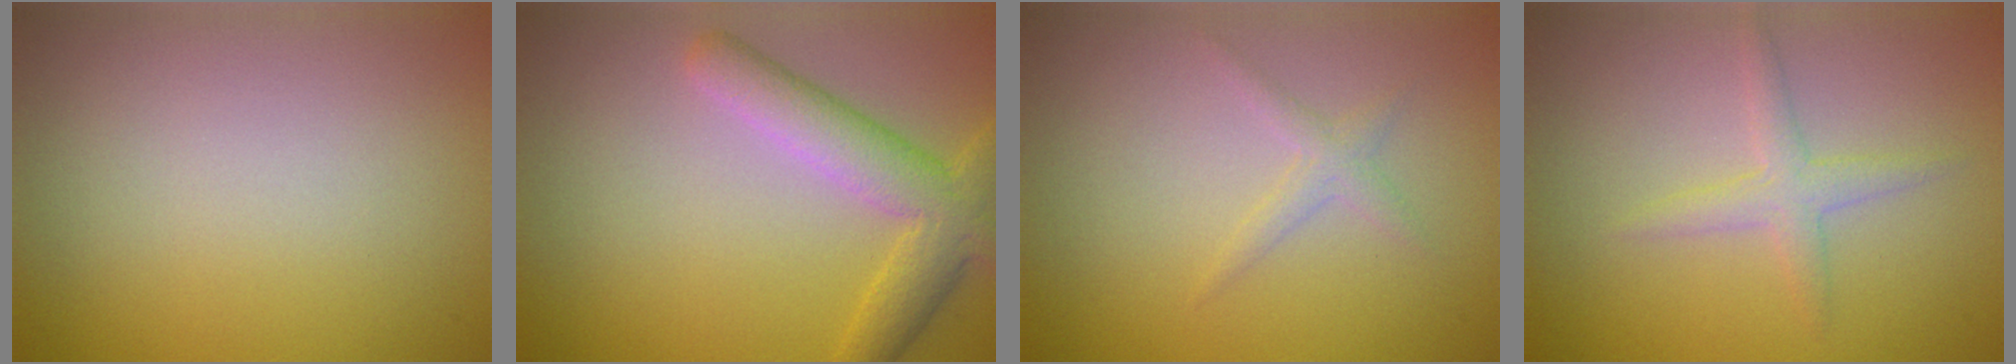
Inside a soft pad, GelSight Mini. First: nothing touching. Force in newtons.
{"total": 5.0, "press": 5.0, "slide": 0.3}
{"total": 1.2, "press": 1.2, "slide": 0.1}
{"total": 2.0, "press": 2.0, "slide": 0.1}